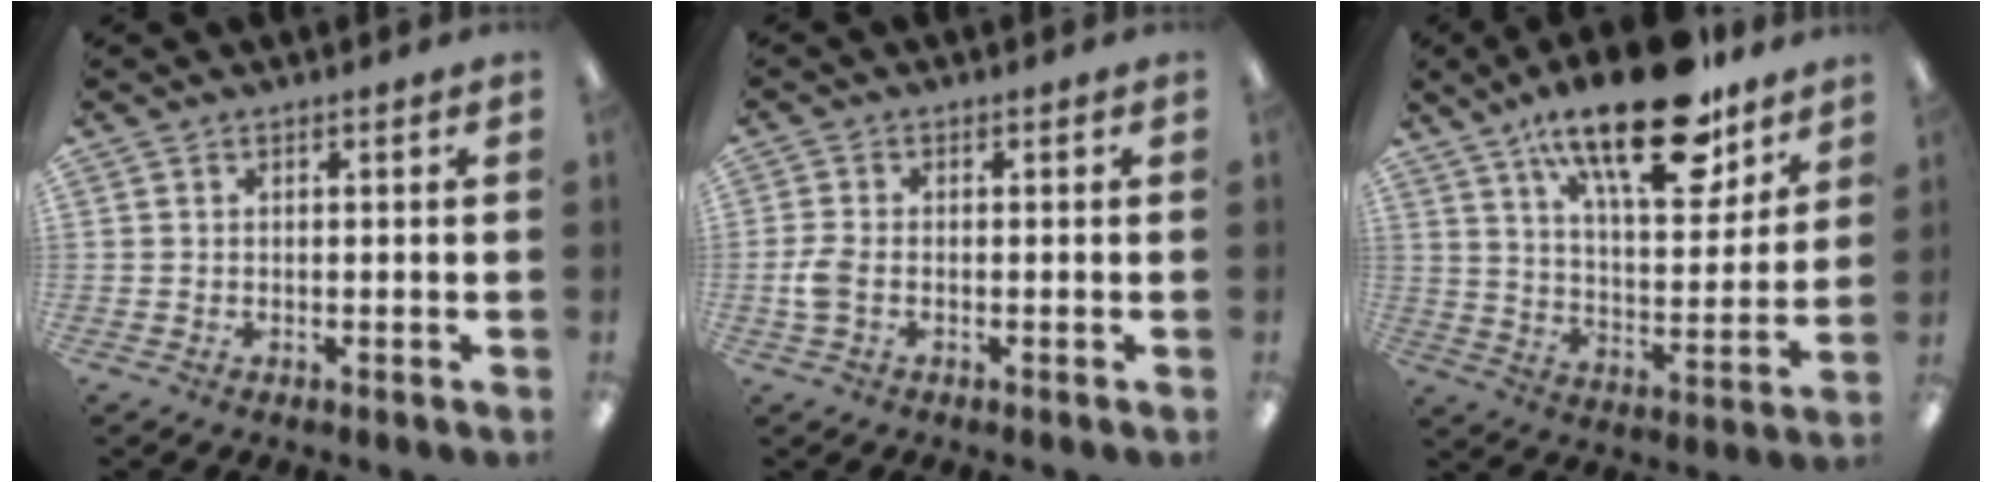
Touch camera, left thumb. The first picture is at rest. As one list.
[{"total": 4.3, "force": [-0.9, 2.5, 3.4], "torque": [-0.077, 0.002, -0.019]}, {"total": 22.7, "force": [15.4, 8.1, 14.5], "torque": [-0.223, -0.089, 0.255]}]